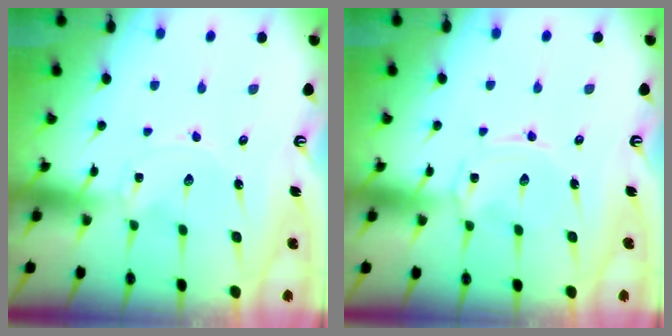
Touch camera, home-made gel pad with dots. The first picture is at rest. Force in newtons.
{"total": 0.0}